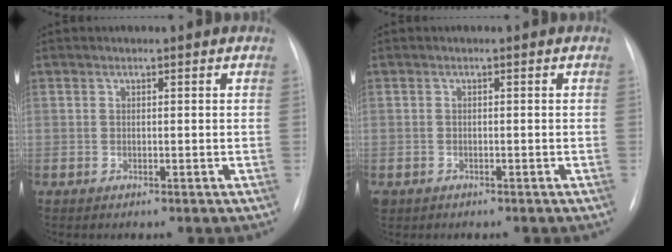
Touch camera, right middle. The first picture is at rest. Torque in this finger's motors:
{"motor_torque": [-0.35, 0.00, 0.07, 0.00]}